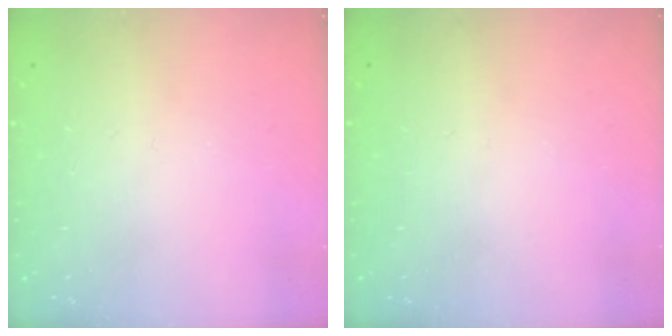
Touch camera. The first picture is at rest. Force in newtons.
{"total": 0.0}